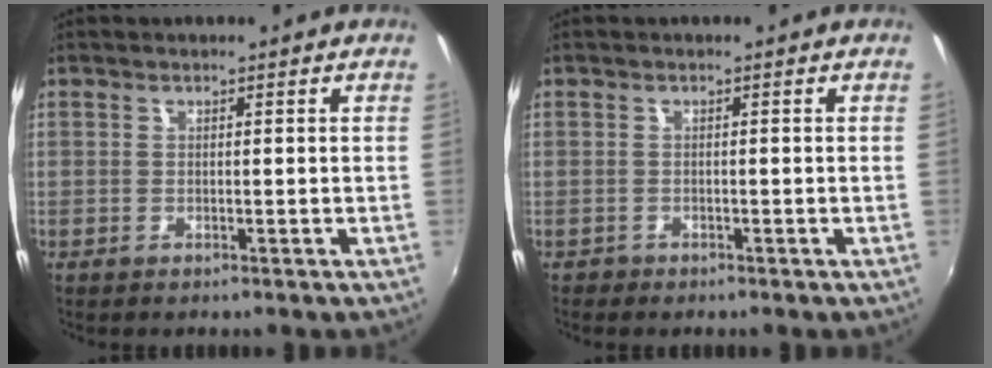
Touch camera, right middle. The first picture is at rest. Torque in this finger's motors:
{"motor_torque": [-0.28, -0.26, -0.02, -0.02]}